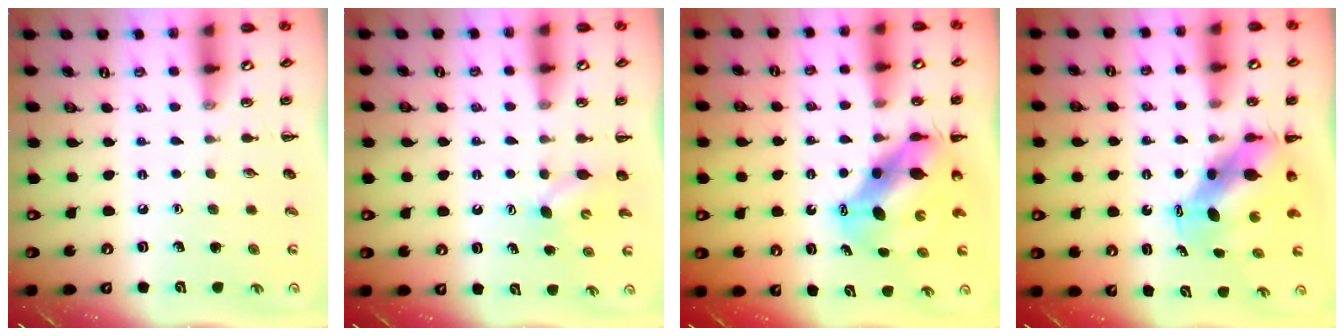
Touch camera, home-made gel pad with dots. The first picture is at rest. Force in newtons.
{"total": 3.4, "press": 3.3, "slide": 0.9}
{"total": 8.1, "press": 7.9, "slide": 1.6}
{"total": 7.9, "press": 7.7, "slide": 1.7}